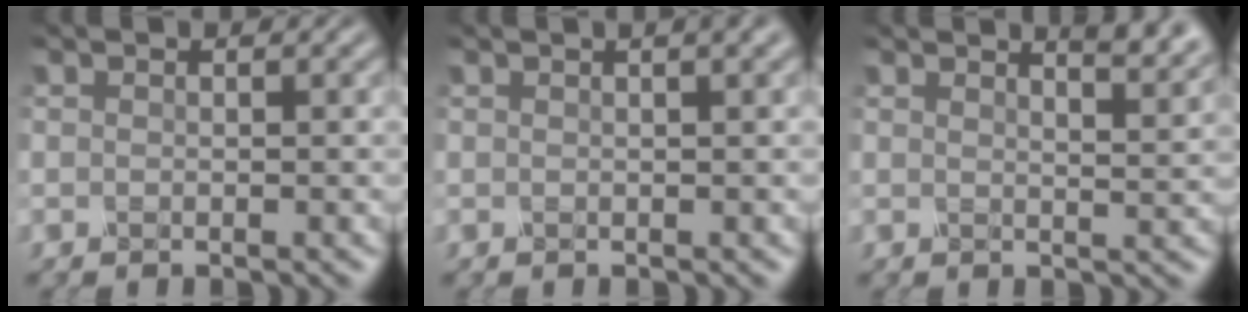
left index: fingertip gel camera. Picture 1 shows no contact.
{"total": 2.2, "force": [1.2, 0.6, 1.7], "torque": [-0.015, 0.004, 0.007]}
{"total": 4.3, "force": [3.4, 1.1, 2.4], "torque": [-0.018, 0.018, 0.021]}